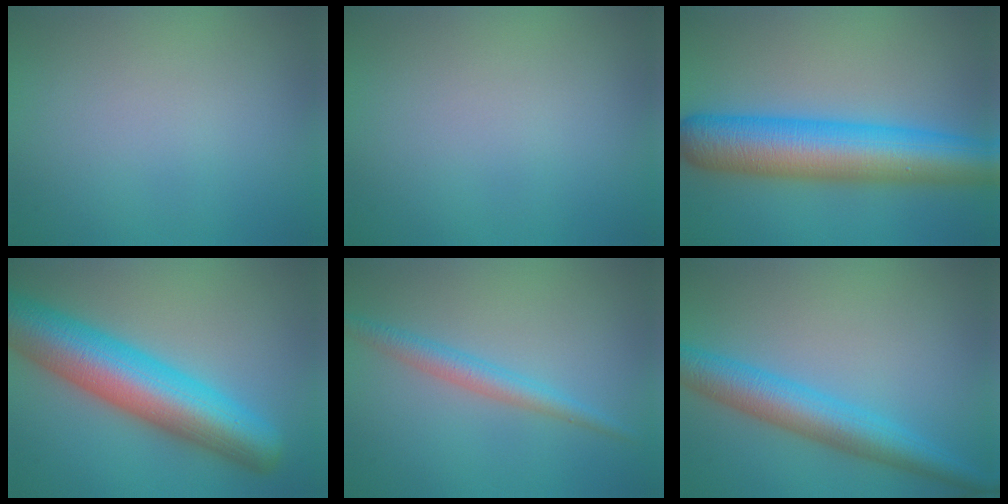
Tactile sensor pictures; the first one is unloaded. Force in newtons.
{"total": 0.0}
{"total": 10.0, "press": 10.0, "slide": 0.2}
{"total": 10.7, "press": 10.7, "slide": 0.2}
{"total": 2.5, "press": 2.5, "slide": 0.0}
{"total": 5.6, "press": 5.6, "slide": 0.1}